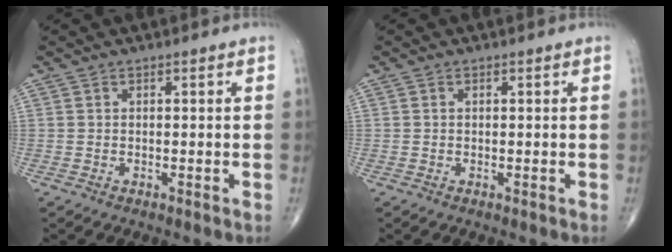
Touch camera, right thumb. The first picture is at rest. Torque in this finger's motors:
{"motor_torque": [-0.23, 0.06, 0.10, 0.10, 0.02]}